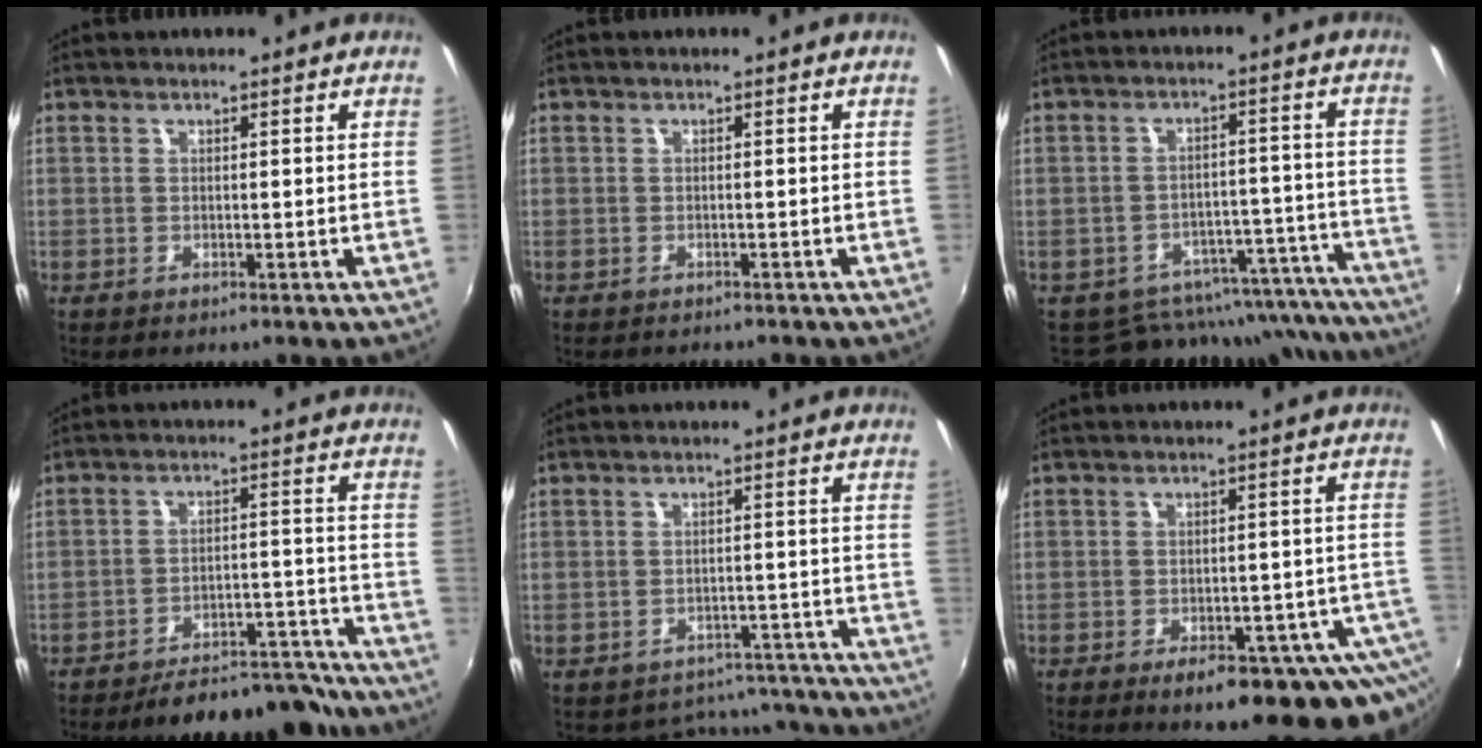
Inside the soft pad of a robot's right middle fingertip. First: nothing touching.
{"total": 1.0, "force": [-0.9, 0.4, 0.1], "torque": [-0.007, 0.001, -0.012]}
{"total": 17.0, "force": [-15.7, 6.1, 1.9], "torque": [-0.012, 0.071, -0.190]}
{"total": 15.1, "force": [-13.9, 3.6, 4.6], "torque": [-0.079, 0.029, -0.173]}
{"total": 11.3, "force": [-10.3, 4.6, 1.0], "torque": [-0.017, 0.035, -0.114]}
{"total": 17.6, "force": [-11.7, 6.5, 11.4], "torque": [-0.145, -0.027, -0.136]}